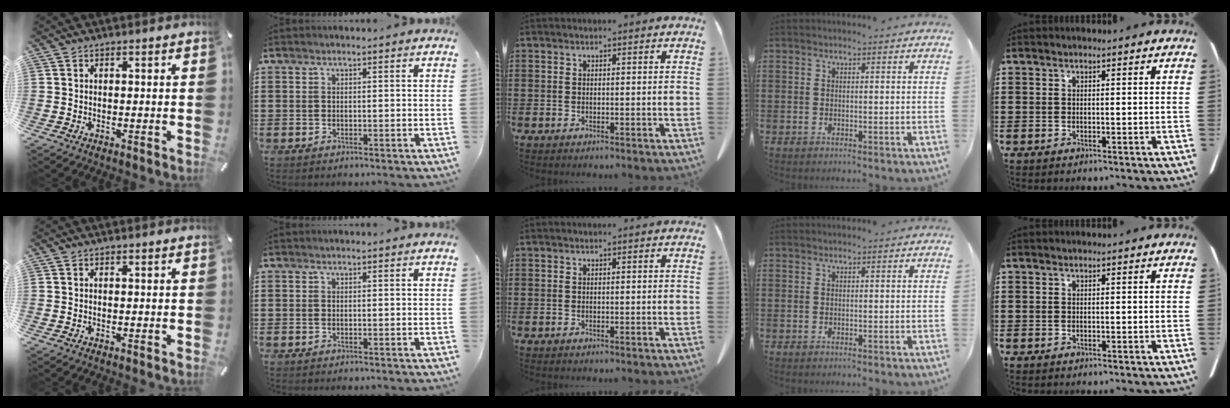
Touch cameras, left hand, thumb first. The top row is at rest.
{}